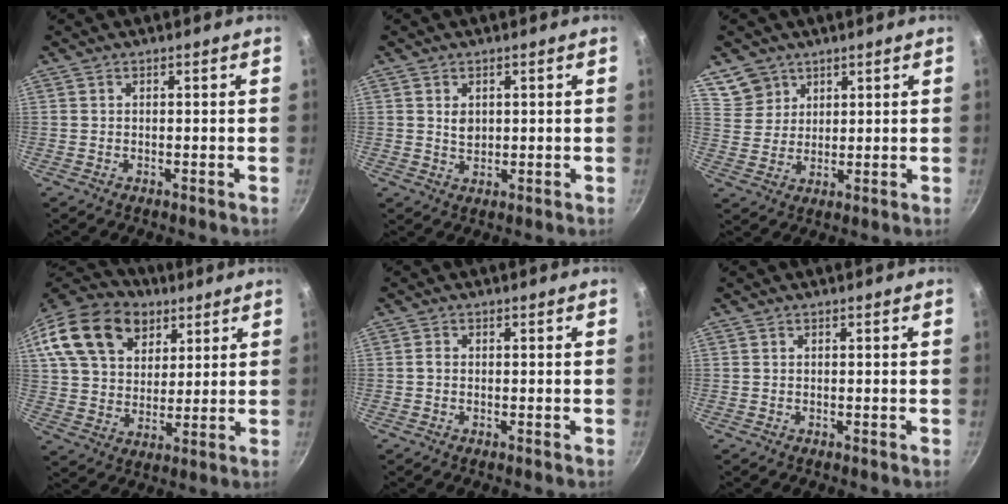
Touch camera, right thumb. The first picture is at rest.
{"total": 2.6, "force": [0.7, 1.9, 1.6], "torque": [-0.022, -0.006, 0.015]}
{"total": 6.3, "force": [4.1, 4.7, 0.7], "torque": [0.012, -0.006, 0.084]}
{"total": 22.8, "force": [11.0, 15.8, 12.2], "torque": [-0.231, 0.009, 0.195]}
{"total": 1.0, "force": [-0.1, 0.8, 0.6], "torque": [-0.012, 0.005, -0.003]}
{"total": 0.0}